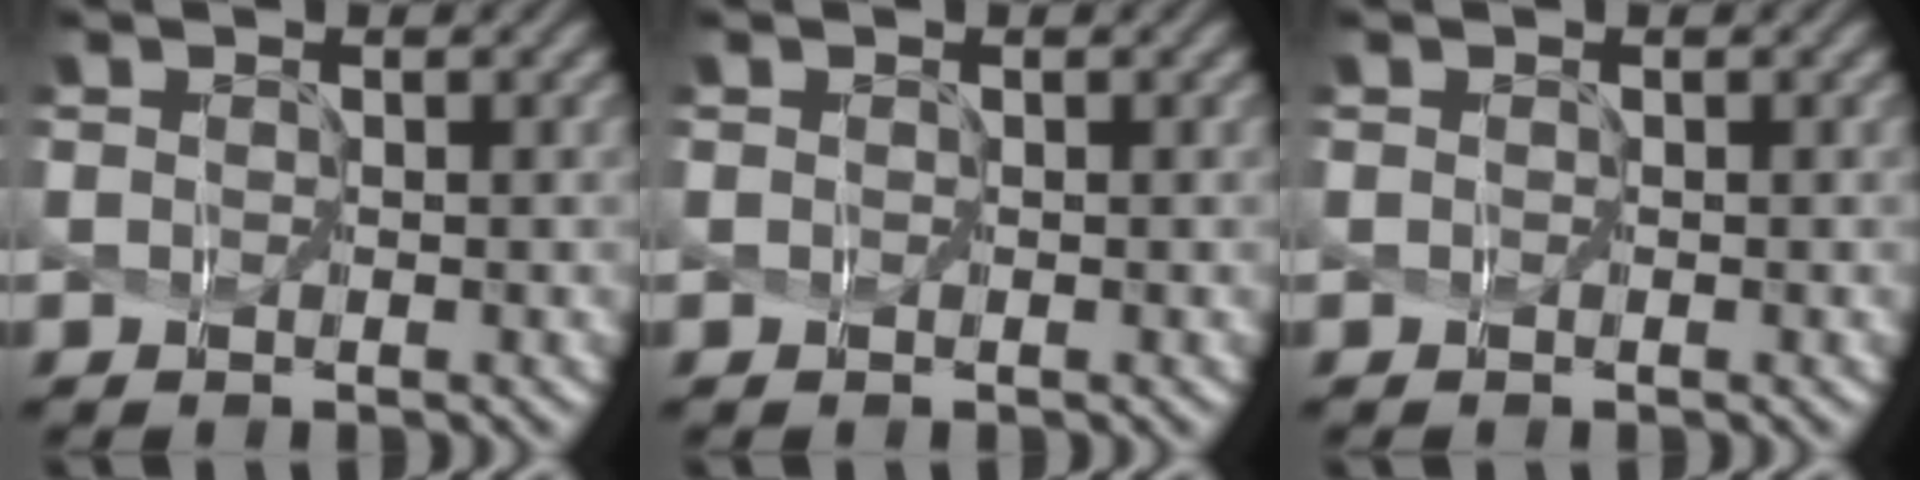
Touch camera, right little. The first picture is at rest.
{"total": 0.0}
{"total": 0.0}